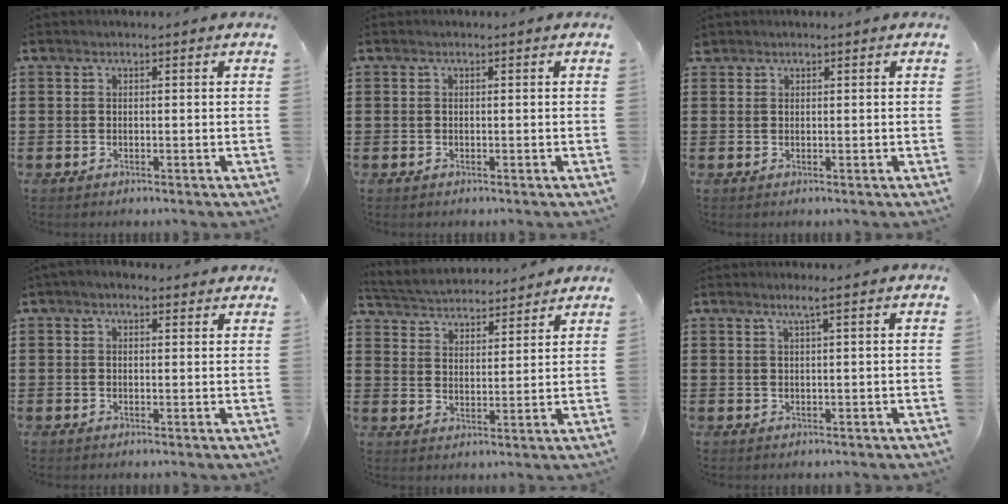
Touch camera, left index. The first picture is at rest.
{"total": 0.0}
{"total": 0.9, "force": [0.7, 0.4, 0.1], "torque": [-0.004, 0.003, 0.015]}
{"total": 1.8, "force": [1.3, 1.0, 0.8], "torque": [-0.019, 0.009, 0.024]}
{"total": 4.0, "force": [4.0, 0.6, -0.1], "torque": [-0.021, -0.022, 0.068]}
{"total": 1.6, "force": [0.8, -0.2, 1.4], "torque": [-0.027, -0.001, 0.013]}